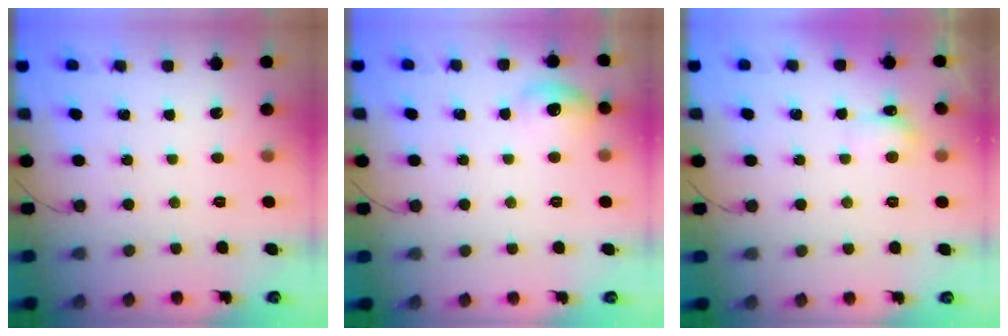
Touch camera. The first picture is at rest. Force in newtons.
{"total": 10.5, "press": 7.9, "slide": 7.0}
{"total": 4.1, "press": 4.0, "slide": 1.0}